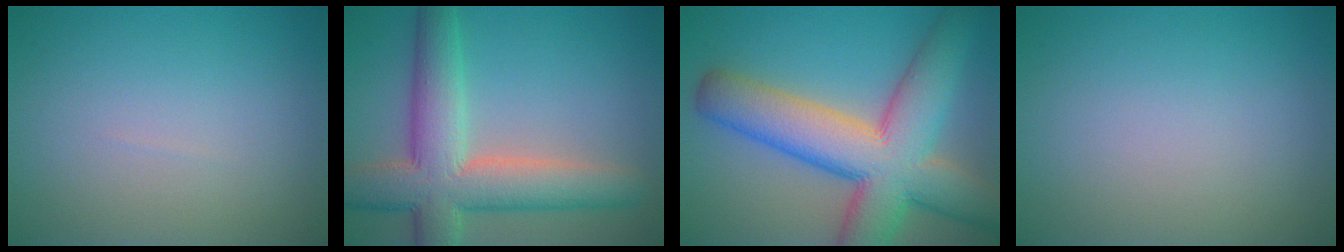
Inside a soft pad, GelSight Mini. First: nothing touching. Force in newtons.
{"total": 8.9, "press": 8.9, "slide": 0.6}
{"total": 12.2, "press": 12.2, "slide": 0.6}
{"total": 0.0}